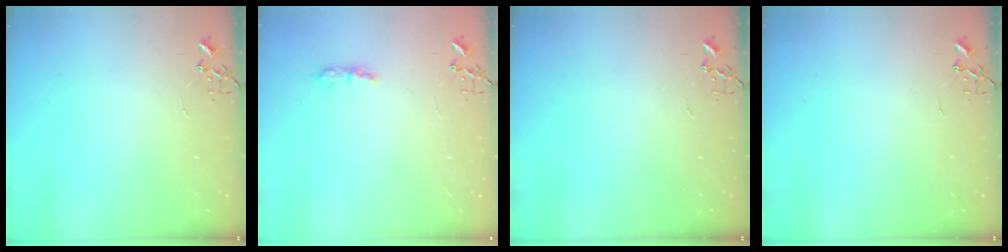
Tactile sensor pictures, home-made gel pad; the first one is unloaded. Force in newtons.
{"total": 6.1, "press": 6.1, "slide": 0.5}
{"total": 0.0}
{"total": 0.0}